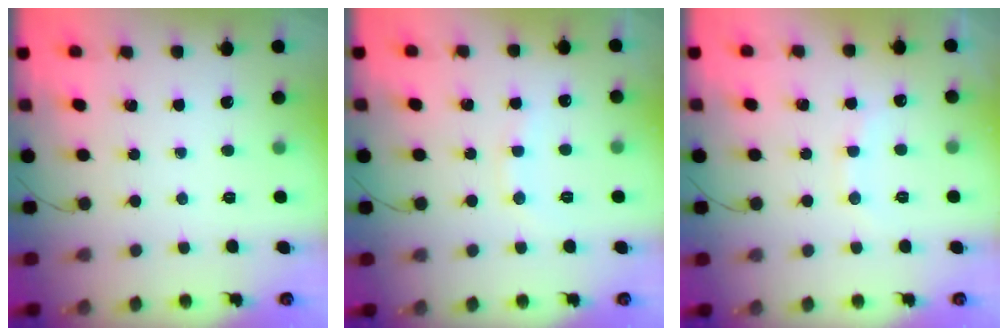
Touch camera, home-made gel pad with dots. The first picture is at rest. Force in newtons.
{"total": 7.7, "press": 7.5, "slide": 1.6}
{"total": 8.2, "press": 8.1, "slide": 1.3}